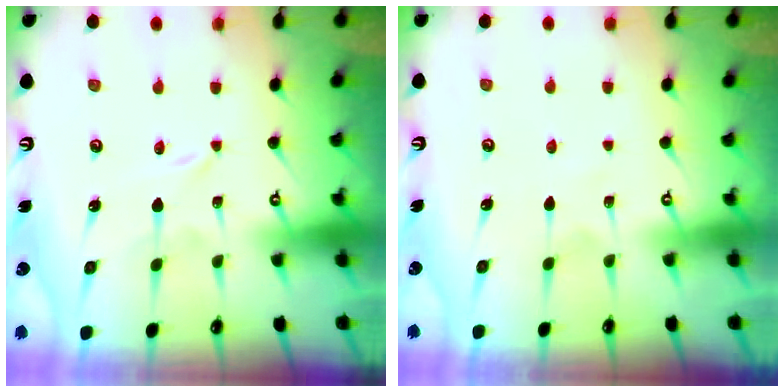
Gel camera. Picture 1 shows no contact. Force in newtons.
{"total": 2.2, "press": 2.2, "slide": 0.3}